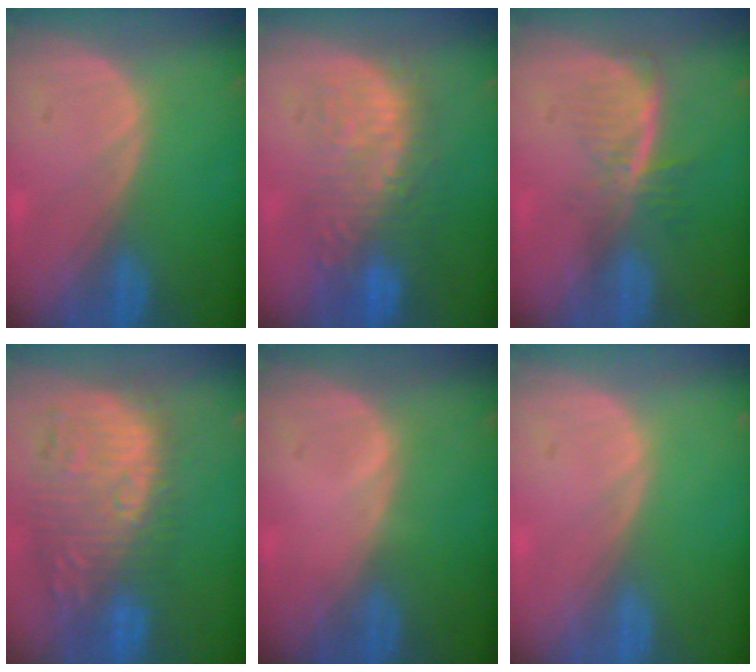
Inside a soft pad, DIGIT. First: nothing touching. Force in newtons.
{"total": 10.5, "press": 9.5, "slide": 4.4}
{"total": 5.9, "press": 5.1, "slide": 3.0}
{"total": 12.1, "press": 11.3, "slide": 4.3}
{"total": 0.5, "press": 0.1, "slide": 0.5}
{"total": 0.0}